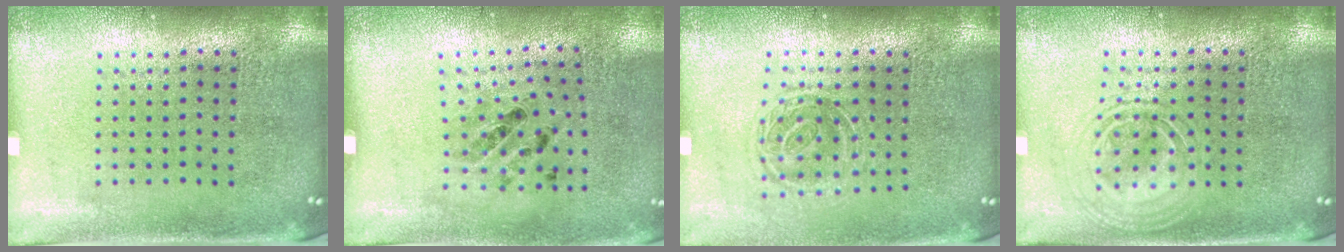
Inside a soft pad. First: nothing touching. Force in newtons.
{"total": 1.1, "press": 0.7, "slide": 0.8}
{"total": 1.2, "press": 1.0, "slide": 0.7}
{"total": 2.4, "press": 2.4, "slide": 0.3}